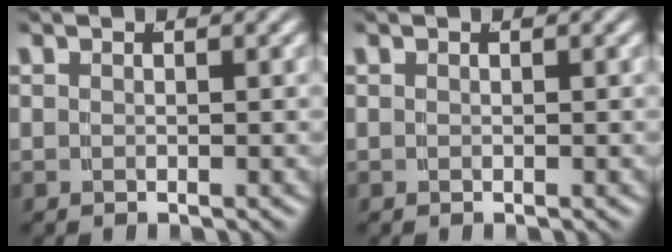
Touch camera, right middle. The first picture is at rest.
{"total": 0.0}